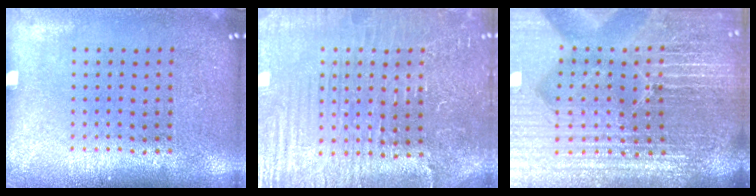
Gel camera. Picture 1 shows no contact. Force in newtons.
{"total": 4.3, "press": 4.1, "slide": 1.4}
{"total": 7.3, "press": 6.4, "slide": 3.6}